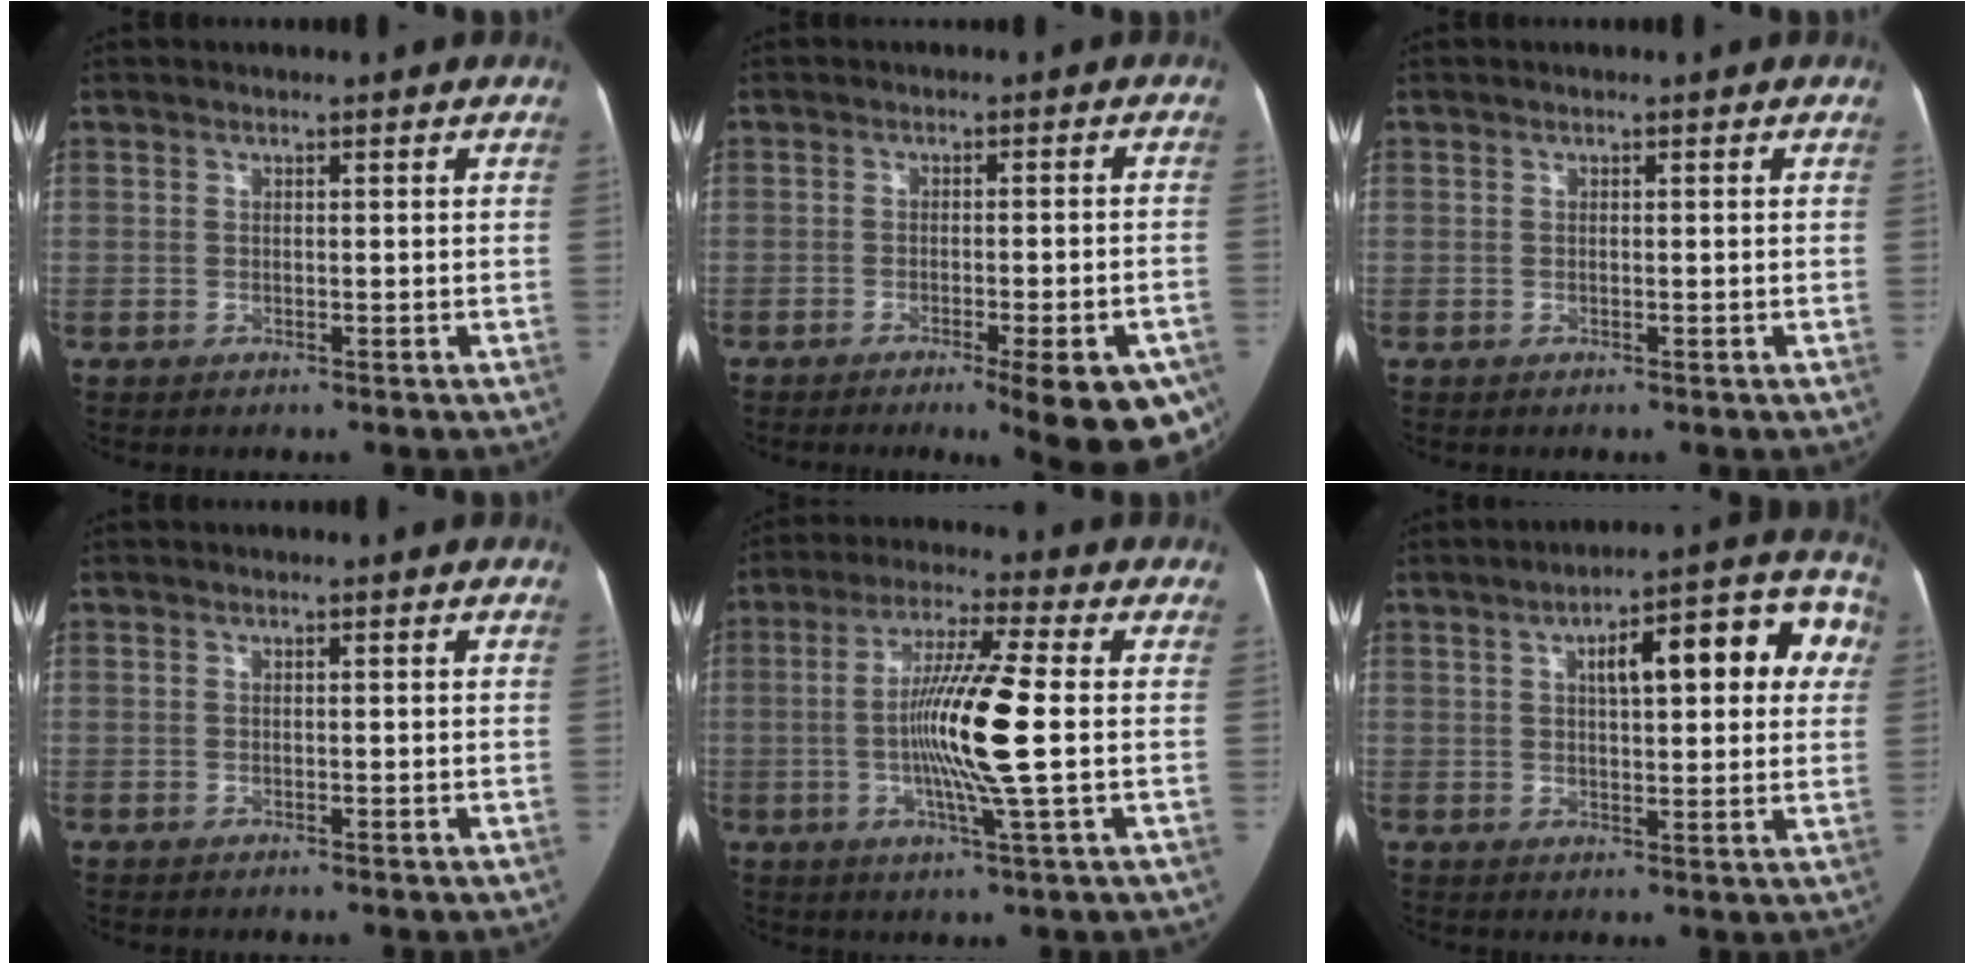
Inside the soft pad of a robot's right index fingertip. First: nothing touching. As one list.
[{"total": 13.5, "force": [-8.6, 2.1, 10.2], "torque": [-0.060, 0.004, -0.107]}, {"total": 0.0}, {"total": 0.0}, {"total": 12.0, "force": [-0.8, -0.8, 12.0], "torque": [-0.227, -0.006, -0.022]}, {"total": 14.1, "force": [4.0, 4.2, 12.8], "torque": [-0.153, 0.044, 0.046]}]